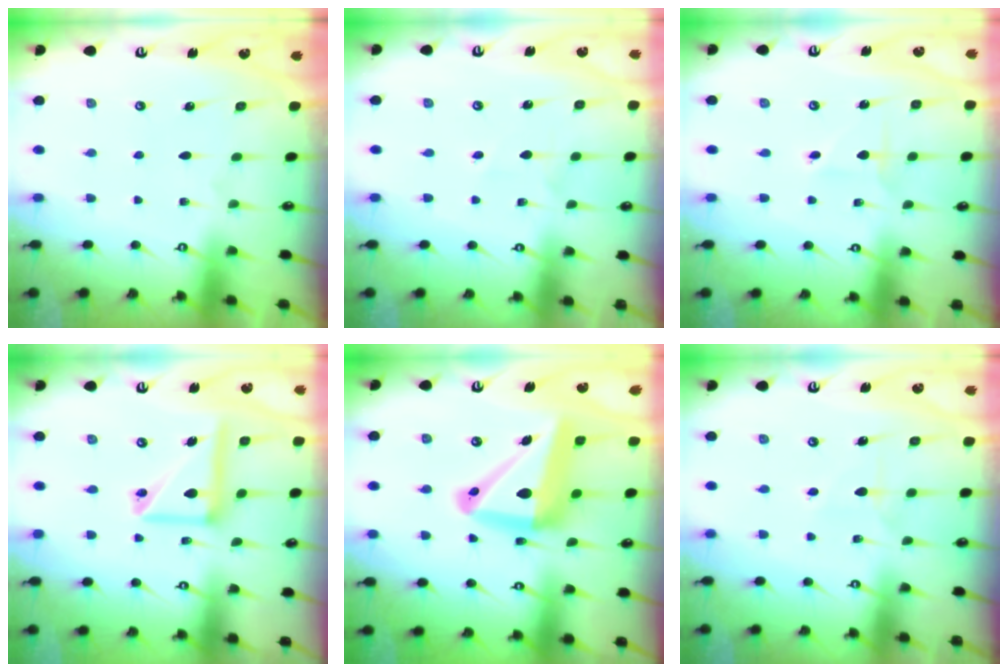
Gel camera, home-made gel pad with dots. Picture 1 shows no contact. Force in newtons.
{"total": 2.1, "press": 1.9, "slide": 0.9}
{"total": 2.0, "press": 2.0, "slide": 0.1}
{"total": 13.5, "press": 13.4, "slide": 1.5}
{"total": 17.2, "press": 17.1, "slide": 2.3}
{"total": 5.0, "press": 5.0, "slide": 0.2}